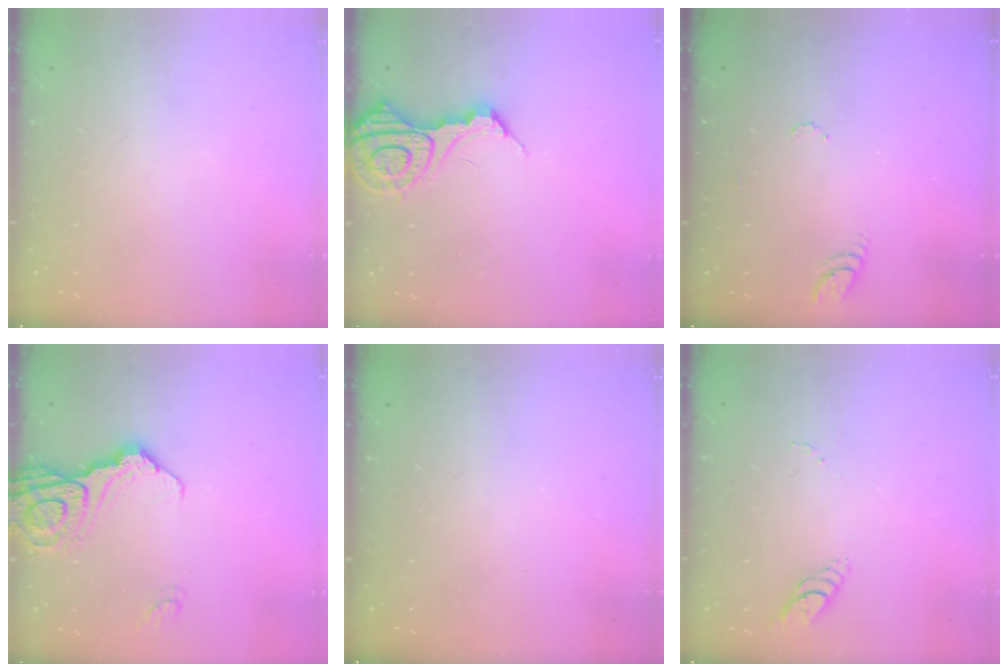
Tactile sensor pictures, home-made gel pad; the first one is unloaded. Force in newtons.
{"total": 12.4, "press": 12.3, "slide": 1.3}
{"total": 4.4, "press": 4.4, "slide": 0.5}
{"total": 14.0, "press": 13.9, "slide": 1.6}
{"total": 0.0}
{"total": 4.8, "press": 4.8, "slide": 0.5}